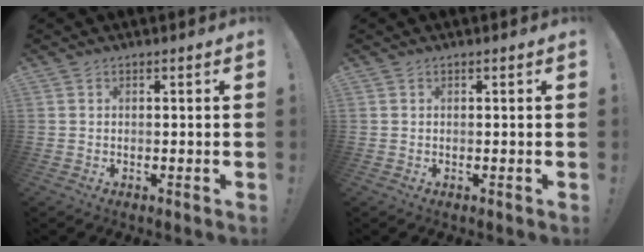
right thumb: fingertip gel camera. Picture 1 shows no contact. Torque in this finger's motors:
{"motor_torque": [0.02, 0.10, 0.09, -0.07, 0.00]}